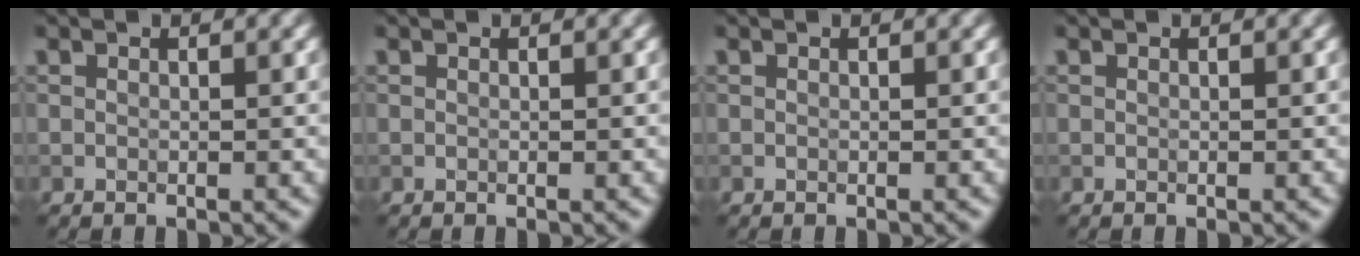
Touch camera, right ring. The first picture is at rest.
{"total": 0.0}
{"total": 0.0}
{"total": 0.0}